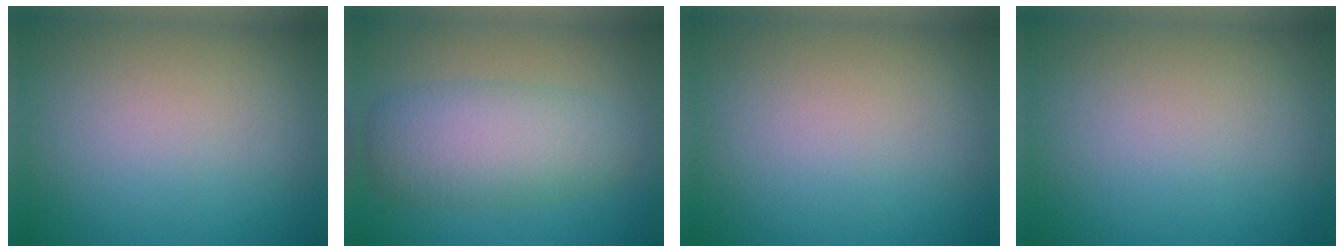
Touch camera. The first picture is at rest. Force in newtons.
{"total": 5.5, "press": 5.5, "slide": 0.1}
{"total": 0.0}
{"total": 0.0}